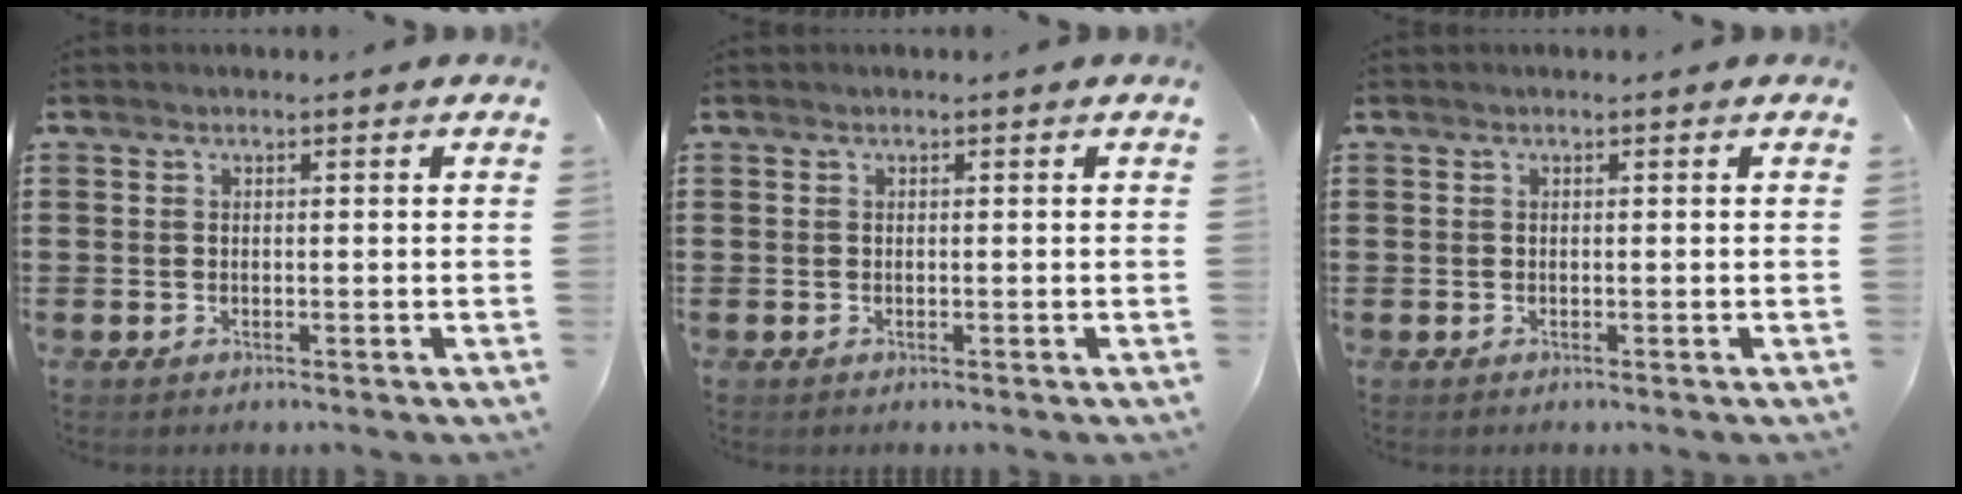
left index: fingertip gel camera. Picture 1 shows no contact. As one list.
[{"total": 0.0}, {"total": 0.0}]